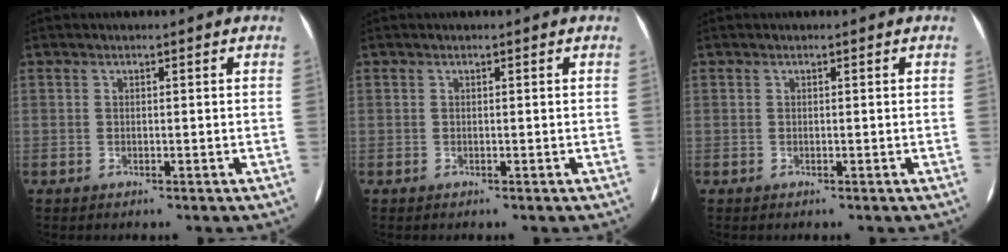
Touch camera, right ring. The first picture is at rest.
{"total": 0.0}
{"total": 0.0}